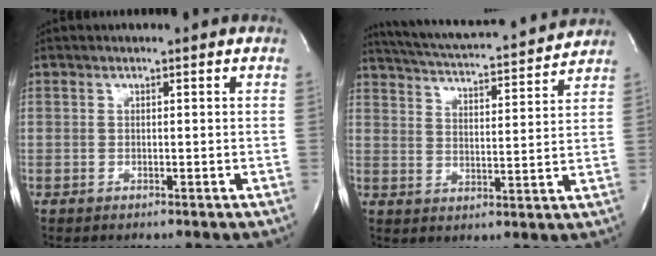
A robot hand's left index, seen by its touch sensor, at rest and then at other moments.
{"total": 16.5, "force": [15.4, 1.4, 5.7], "torque": [-0.100, 0.003, 0.223]}